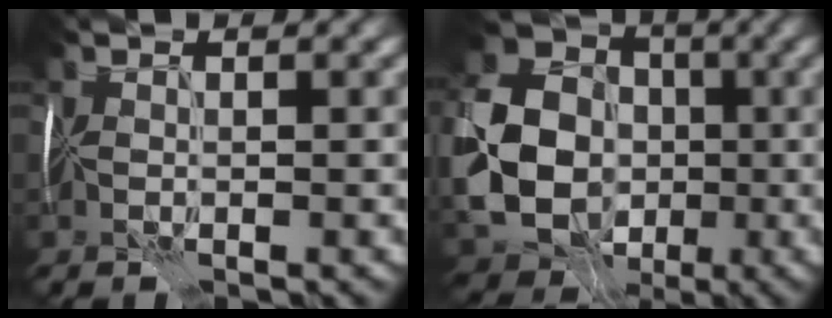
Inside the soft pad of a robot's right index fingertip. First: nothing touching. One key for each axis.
{"total": 13.2, "fx": -2.0, "fy": 11.3, "fz": 6.4, "tx": -0.161, "ty": -0.019, "tz": -0.036}